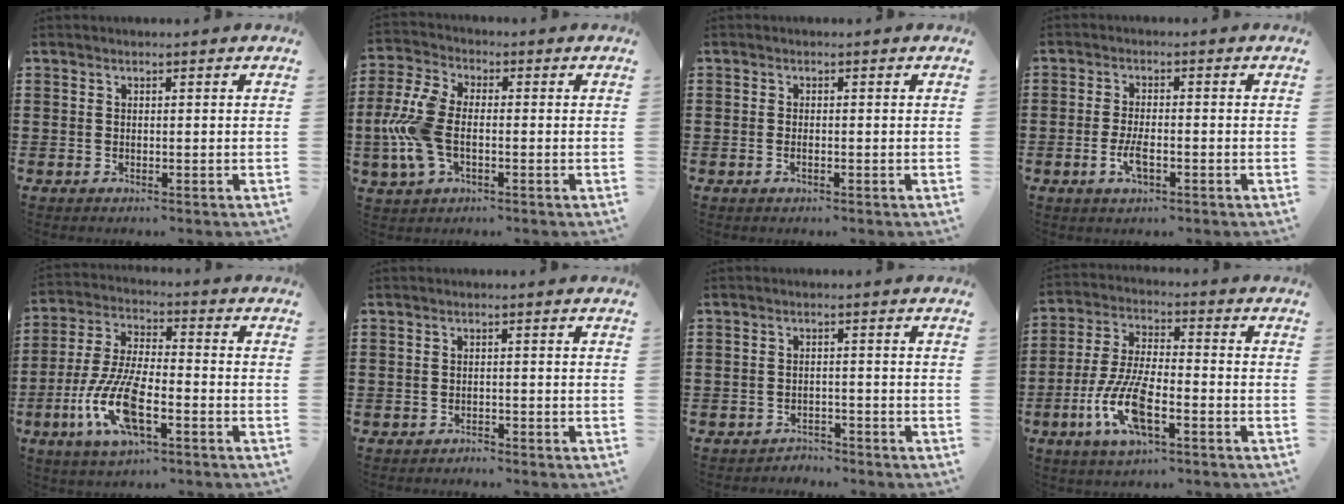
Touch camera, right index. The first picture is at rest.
{"total": 9.3, "force": [-1.2, 5.2, 7.6], "torque": [-0.197, -0.009, -0.028]}
{"total": 0.8, "force": [-0.4, 0.2, 0.6], "torque": [-0.013, -0.006, -0.005]}
{"total": 3.9, "force": [-1.4, 1.5, 3.4], "torque": [-0.072, -0.002, -0.028]}
{"total": 11.7, "force": [-4.7, 4.1, 9.9], "torque": [-0.234, -0.010, -0.091]}
{"total": 1.2, "force": [-1.2, 0.2, 0.0], "torque": [-0.005, 0.003, -0.026]}
{"total": 2.2, "force": [-2.2, 0.3, -0.1], "torque": [-0.007, 0.001, -0.048]}
{"total": 10.5, "force": [-4.5, 3.6, 8.8], "torque": [-0.209, -0.010, -0.088]}